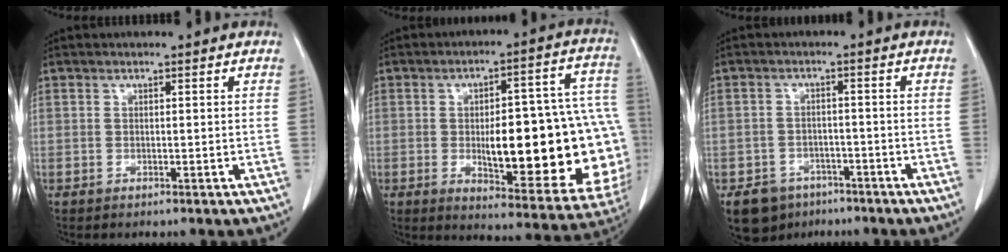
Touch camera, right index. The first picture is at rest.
{"total": 26.5, "force": [-2.6, 7.2, 25.4], "torque": [-0.242, 0.030, -0.011]}
{"total": 6.1, "force": [-4.2, 4.3, 1.2], "torque": [-0.017, 0.006, -0.061]}